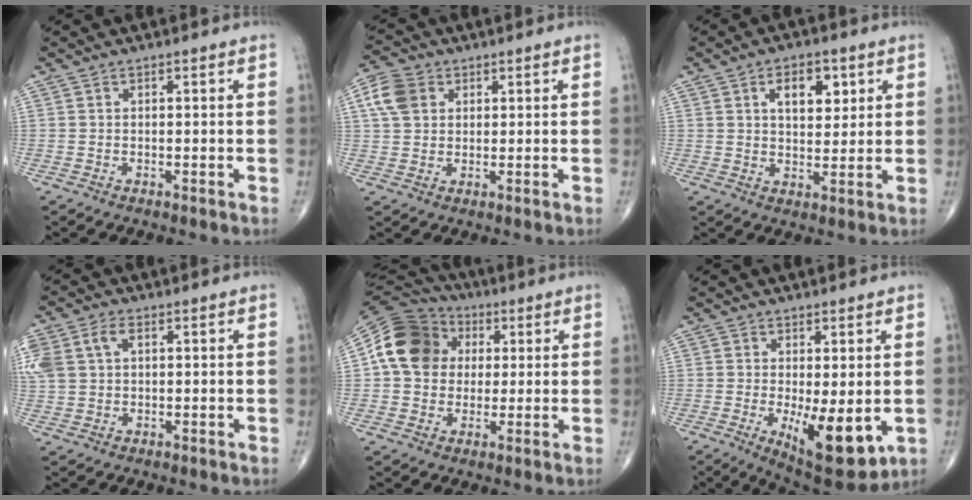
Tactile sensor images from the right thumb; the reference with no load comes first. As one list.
[{"total": 6.8, "force": [2.2, 5.2, 3.8], "torque": [-0.067, 0.006, 0.037]}, {"total": 7.6, "force": [3.0, 4.3, 5.5], "torque": [-0.058, -0.013, 0.045]}, {"total": 11.5, "force": [3.4, 8.0, 7.5], "torque": [-0.211, 0.024, 0.069]}, {"total": 15.4, "force": [2.7, 12.6, 8.4], "torque": [-0.143, 0.021, 0.038]}, {"total": 11.3, "force": [-2.2, 4.2, 10.3], "torque": [-0.141, -0.028, -0.019]}]